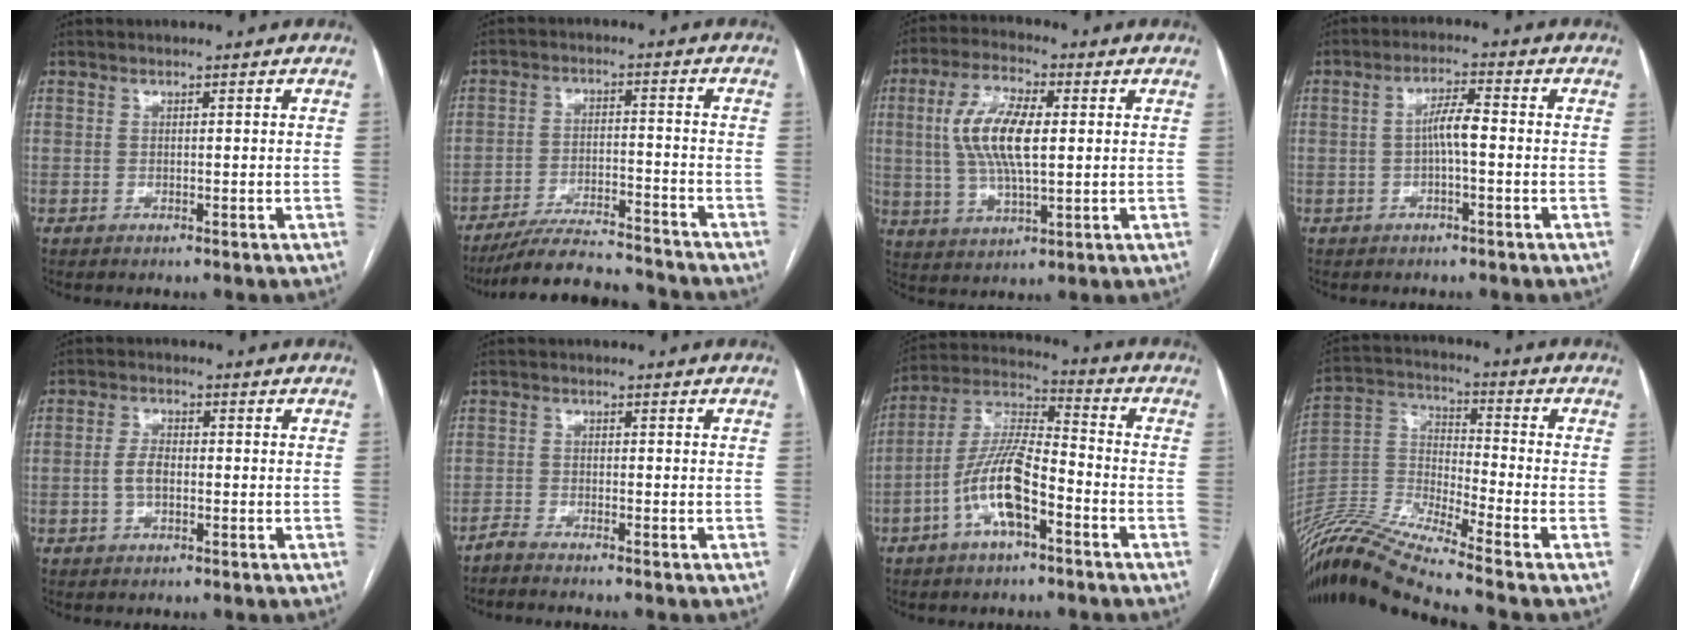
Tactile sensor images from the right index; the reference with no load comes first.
{"total": 13.2, "force": [-12.4, 1.1, 4.4], "torque": [-0.070, -0.001, -0.196]}
{"total": 11.2, "force": [1.7, 3.5, 10.5], "torque": [-0.220, 0.012, 0.034]}
{"total": 5.2, "force": [-0.1, 0.8, 5.1], "torque": [-0.096, 0.014, -0.003]}
{"total": 3.2, "force": [-0.5, 1.6, 2.7], "torque": [-0.061, 0.007, -0.007]}
{"total": 2.5, "force": [-2.3, -0.6, 0.7], "torque": [-0.015, -0.006, -0.042]}
{"total": 11.7, "force": [-4.6, 3.3, 10.3], "torque": [-0.216, 0.015, -0.084]}
{"total": 16.7, "force": [-15.1, -1.7, 7.0], "torque": [-0.154, 0.004, -0.289]}